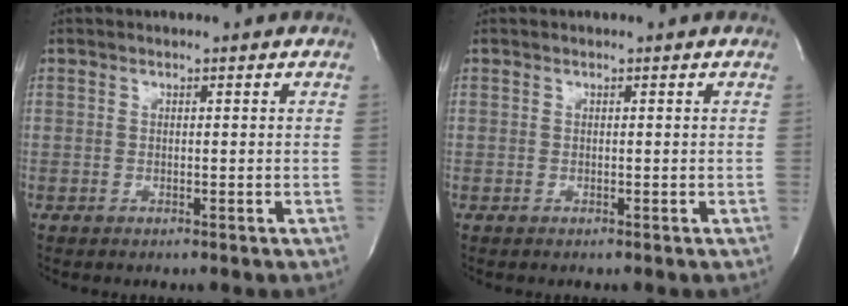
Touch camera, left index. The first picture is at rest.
{"total": 0.0}